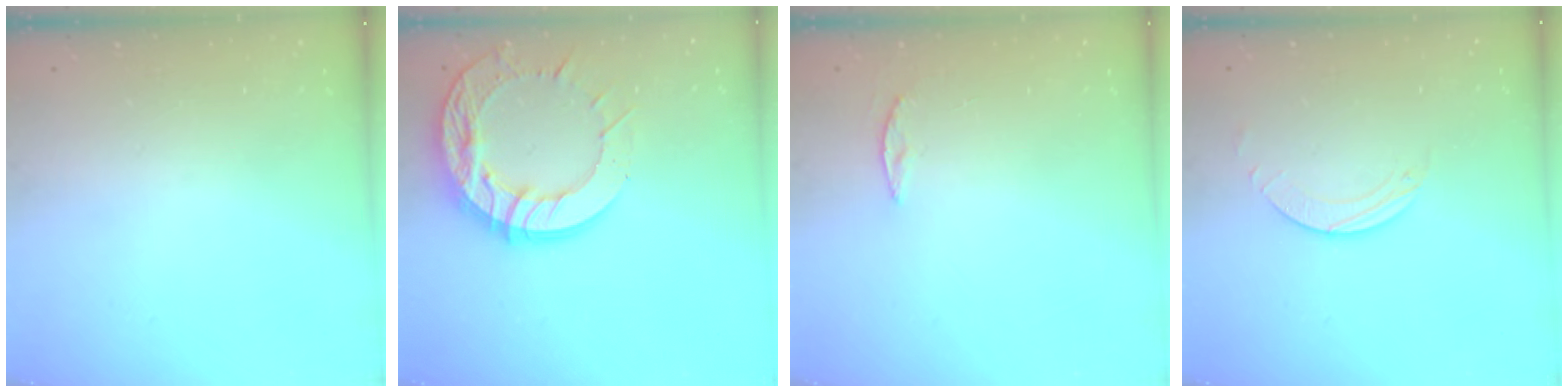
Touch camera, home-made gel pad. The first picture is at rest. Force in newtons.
{"total": 20.5, "press": 20.5, "slide": 1.9}
{"total": 3.5, "press": 3.5, "slide": 0.4}
{"total": 2.0, "press": 2.0, "slide": 0.2}